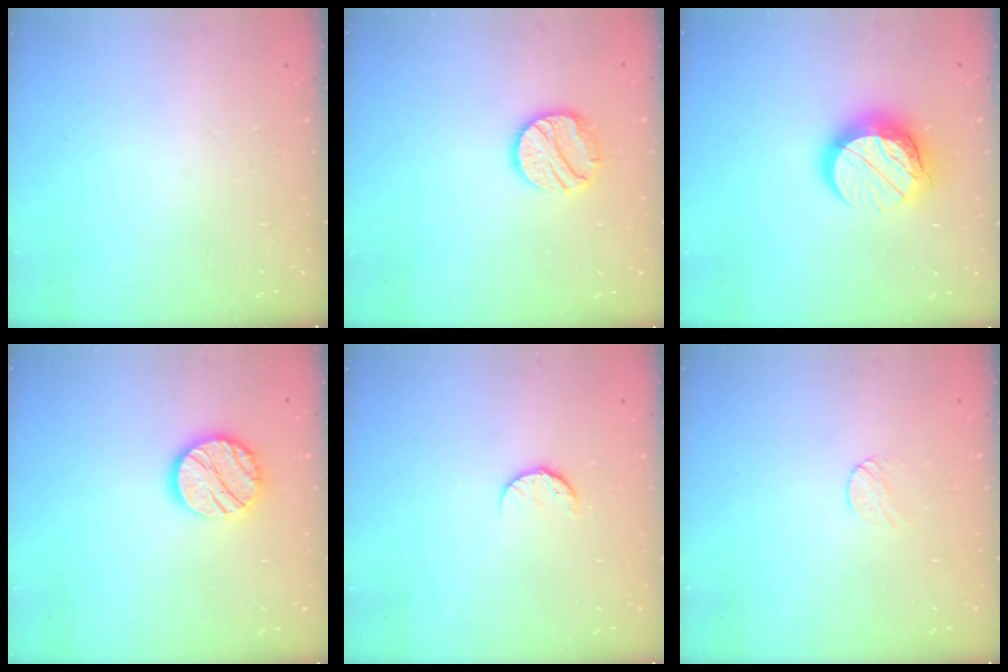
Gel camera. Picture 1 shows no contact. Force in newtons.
{"total": 12.0, "press": 12.0, "slide": 0.8}
{"total": 12.4, "press": 12.3, "slide": 1.3}
{"total": 13.2, "press": 13.2, "slide": 0.6}
{"total": 7.2, "press": 7.1, "slide": 0.8}
{"total": 3.7, "press": 3.7, "slide": 0.4}